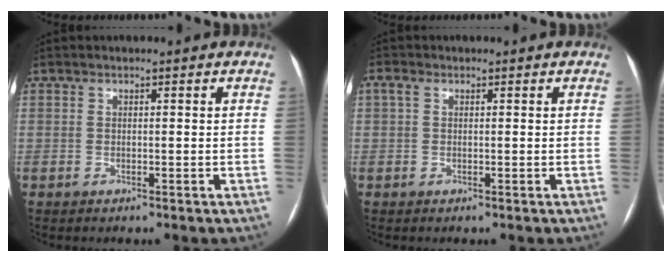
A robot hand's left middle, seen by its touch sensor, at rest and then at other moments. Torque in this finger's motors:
{"motor_torque": [0.42, -0.48, 0.30, 0.00]}